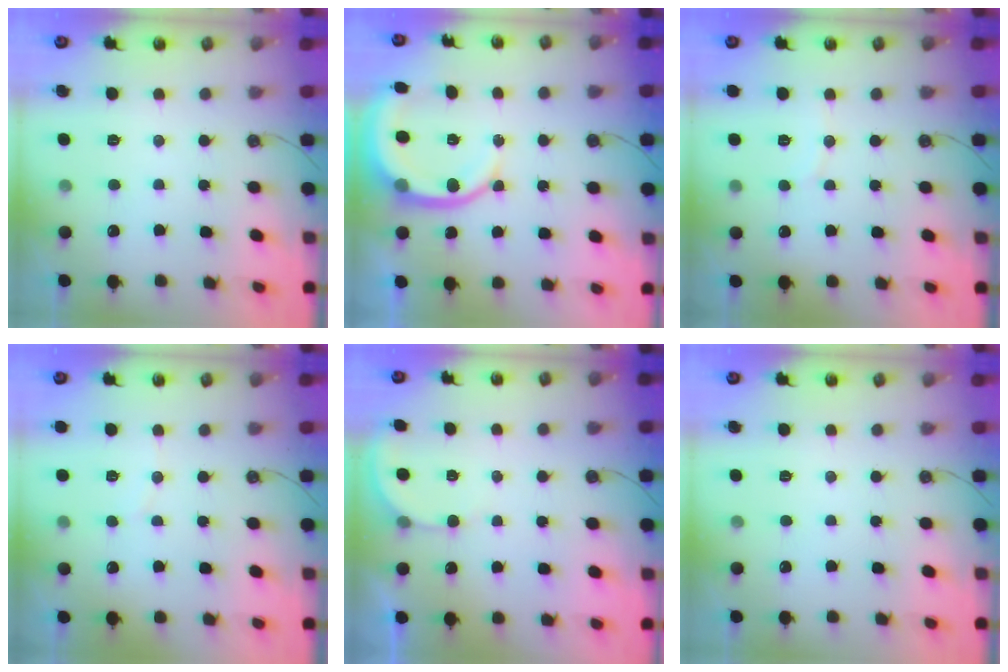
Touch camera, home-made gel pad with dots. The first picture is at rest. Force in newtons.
{"total": 9.5, "press": 9.5, "slide": 1.2}
{"total": 3.1, "press": 3.1, "slide": 0.3}
{"total": 3.3, "press": 3.2, "slide": 0.8}
{"total": 2.7, "press": 2.7, "slide": 0.1}
{"total": 0.0}